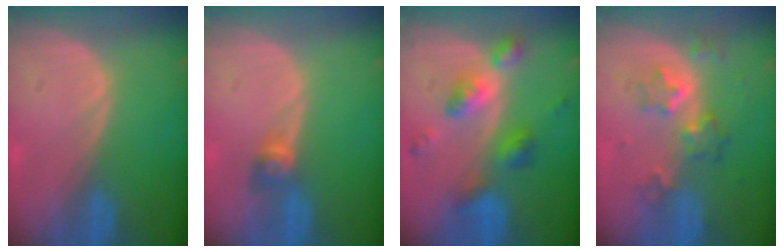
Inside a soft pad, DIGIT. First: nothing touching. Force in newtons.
{"total": 2.6, "press": 2.4, "slide": 1.0}
{"total": 7.1, "press": 7.0, "slide": 0.6}
{"total": 6.3, "press": 5.5, "slide": 3.1}